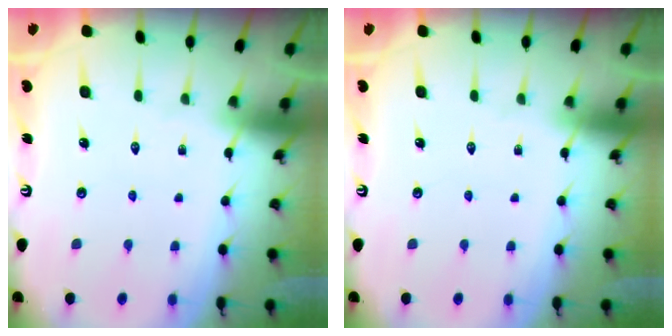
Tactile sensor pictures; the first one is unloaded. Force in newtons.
{"total": 0.0}